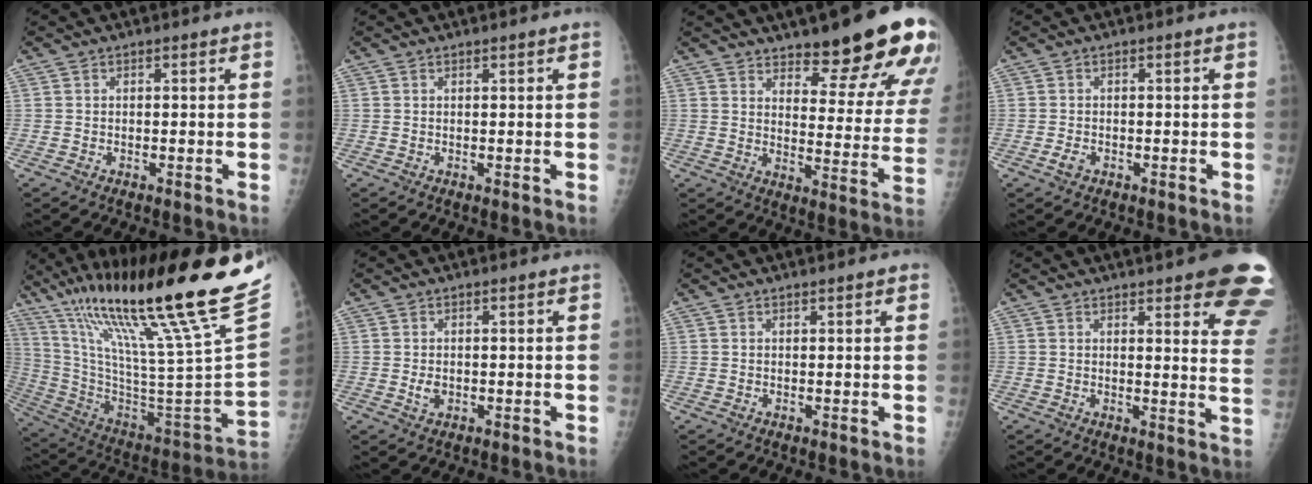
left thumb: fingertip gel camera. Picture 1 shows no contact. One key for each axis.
{"total": 0.7, "fx": 0.5, "fy": 0.0, "fz": 0.5, "tx": -0.009, "ty": -0.002, "tz": 0.009}
{"total": 20.8, "fx": 14.5, "fy": 5.7, "fz": 13.7, "tx": -0.139, "ty": -0.090, "tz": 0.190}
{"total": 1.4, "fx": -0.5, "fy": 0.9, "fz": 0.9, "tx": -0.022, "ty": 0.001, "tz": -0.010}
{"total": 36.3, "fx": 24.5, "fy": 2.5, "fz": 26.6, "tx": -0.419, "ty": -0.106, "tz": 0.404}
{"total": 1.6, "fx": 0.1, "fy": 1.0, "fz": 1.2, "tx": -0.016, "ty": -0.003, "tz": 0.007}
{"total": 1.6, "fx": 1.0, "fy": 0.3, "fz": 1.2, "tx": -0.017, "ty": -0.003, "tz": 0.013}
{"total": 17.7, "fx": 11.6, "fy": 4.1, "fz": 12.8, "tx": -0.132, "ty": -0.048, "tz": 0.123}